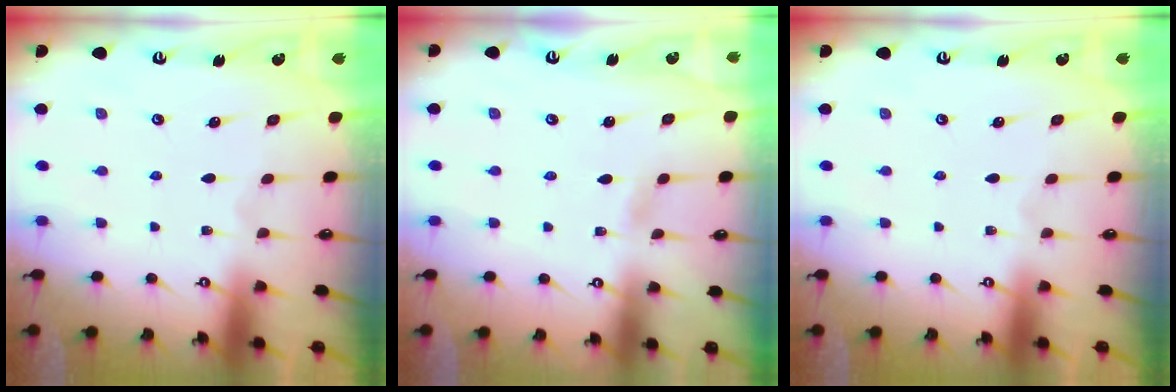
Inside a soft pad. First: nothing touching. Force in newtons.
{"total": 2.6, "press": 2.6, "slide": 0.3}
{"total": 0.0}